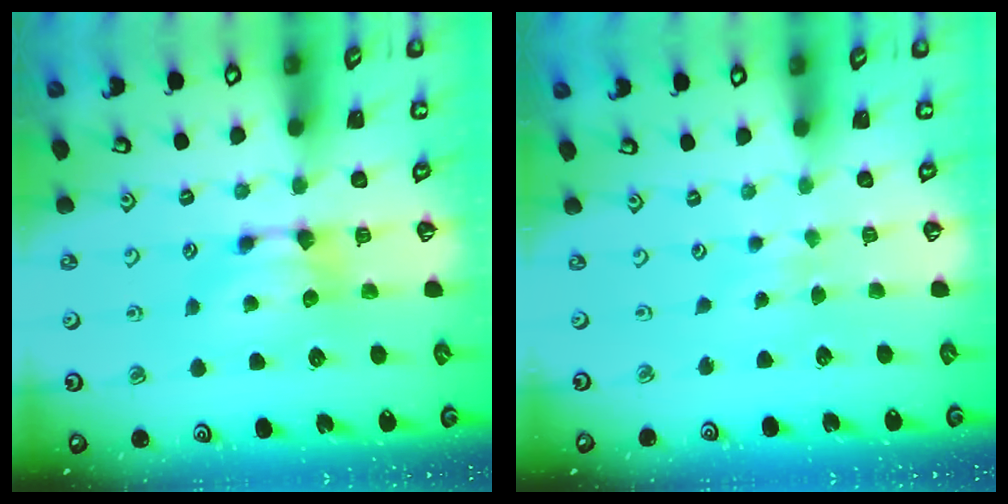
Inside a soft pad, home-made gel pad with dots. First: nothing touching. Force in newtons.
{"total": 3.5, "press": 3.5, "slide": 0.4}